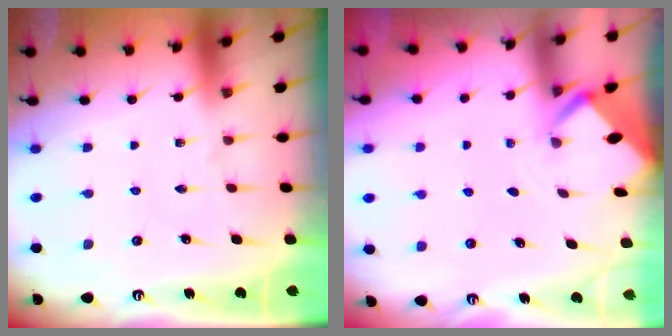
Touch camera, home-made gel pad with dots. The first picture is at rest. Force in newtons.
{"total": 1.8, "press": 1.8, "slide": 0.1}